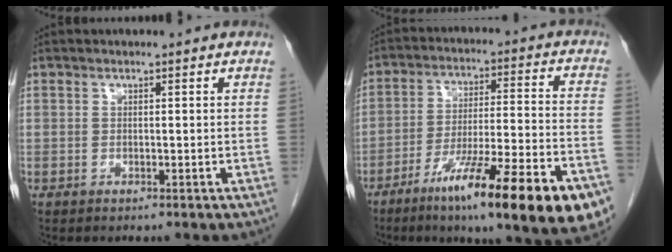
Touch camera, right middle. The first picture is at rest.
{"total": 23.1, "force": [-13.8, 1.6, 18.5], "torque": [-0.214, -0.020, -0.220]}